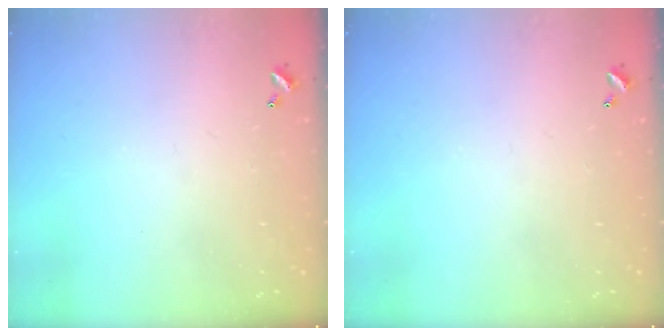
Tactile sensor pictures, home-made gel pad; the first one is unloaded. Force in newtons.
{"total": 0.0}